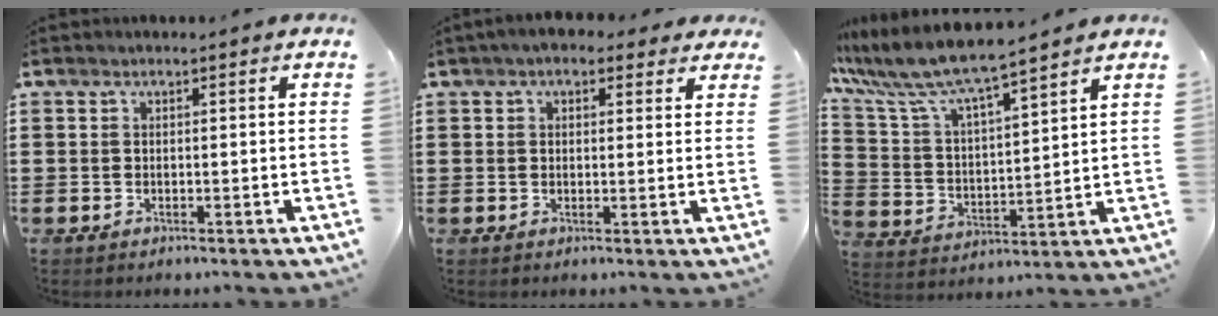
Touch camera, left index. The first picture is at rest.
{"total": 3.1, "force": [2.2, 1.6, 1.6], "torque": [-0.032, 0.001, 0.037]}
{"total": 7.7, "force": [6.9, 0.4, 3.4], "torque": [-0.098, -0.039, 0.115]}